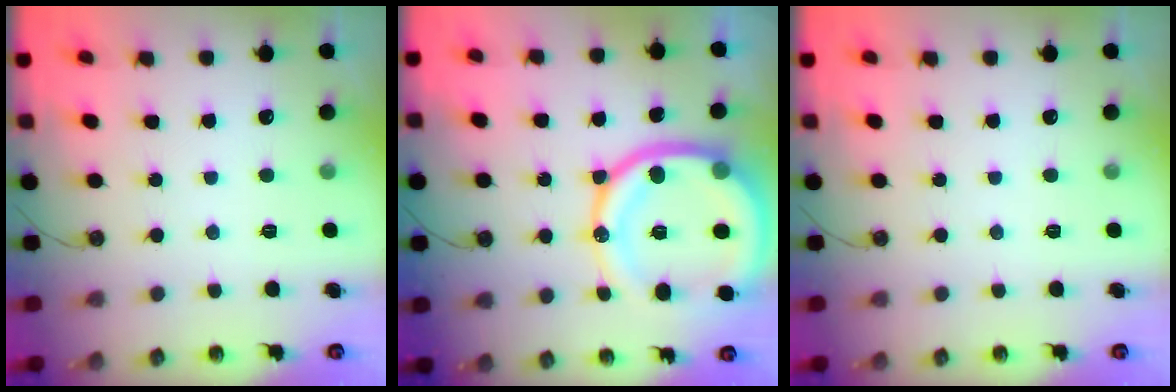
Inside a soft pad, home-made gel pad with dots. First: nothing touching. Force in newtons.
{"total": 21.6, "press": 21.4, "slide": 2.6}
{"total": 0.0}